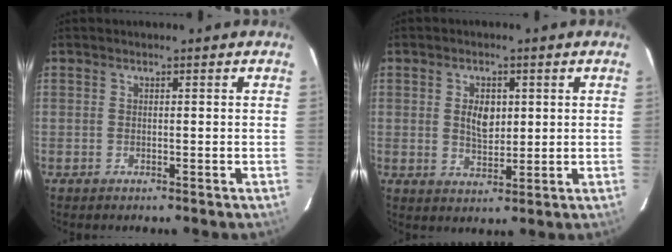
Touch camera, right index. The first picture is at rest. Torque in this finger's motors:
{"motor_torque": [0.05, 0.00, 0.28, 0.06]}